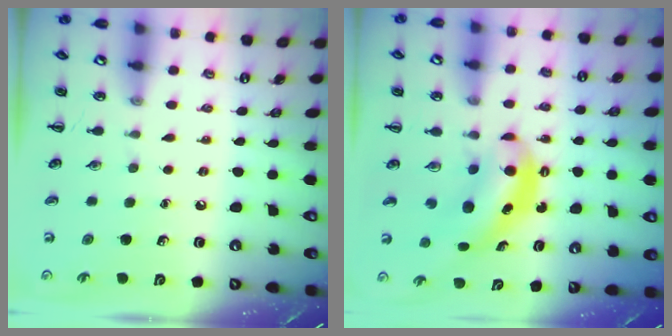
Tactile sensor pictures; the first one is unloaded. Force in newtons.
{"total": 5.5, "press": 5.4, "slide": 0.8}